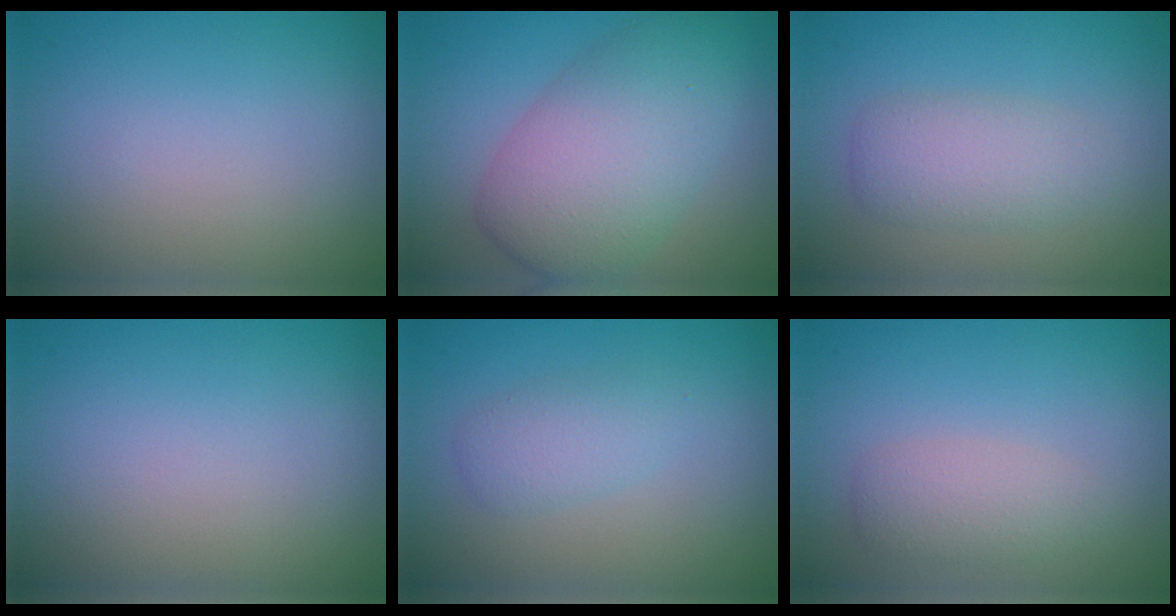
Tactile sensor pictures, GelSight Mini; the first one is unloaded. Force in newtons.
{"total": 7.7, "press": 7.7, "slide": 0.4}
{"total": 3.2, "press": 3.2, "slide": 0.2}
{"total": 0.0}
{"total": 2.1, "press": 2.1, "slide": 0.1}
{"total": 2.3, "press": 2.3, "slide": 0.1}